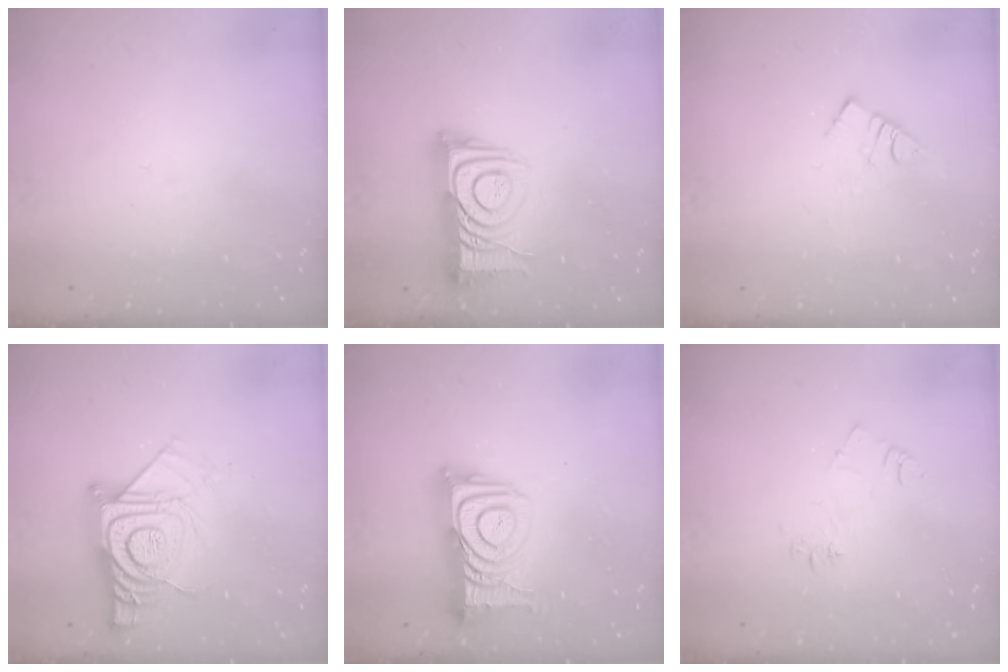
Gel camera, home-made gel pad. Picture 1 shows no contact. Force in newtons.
{"total": 12.9, "press": 12.8, "slide": 1.1}
{"total": 3.9, "press": 3.9, "slide": 0.3}
{"total": 15.3, "press": 15.2, "slide": 1.1}
{"total": 15.7, "press": 15.6, "slide": 1.2}
{"total": 6.7, "press": 6.7, "slide": 0.8}